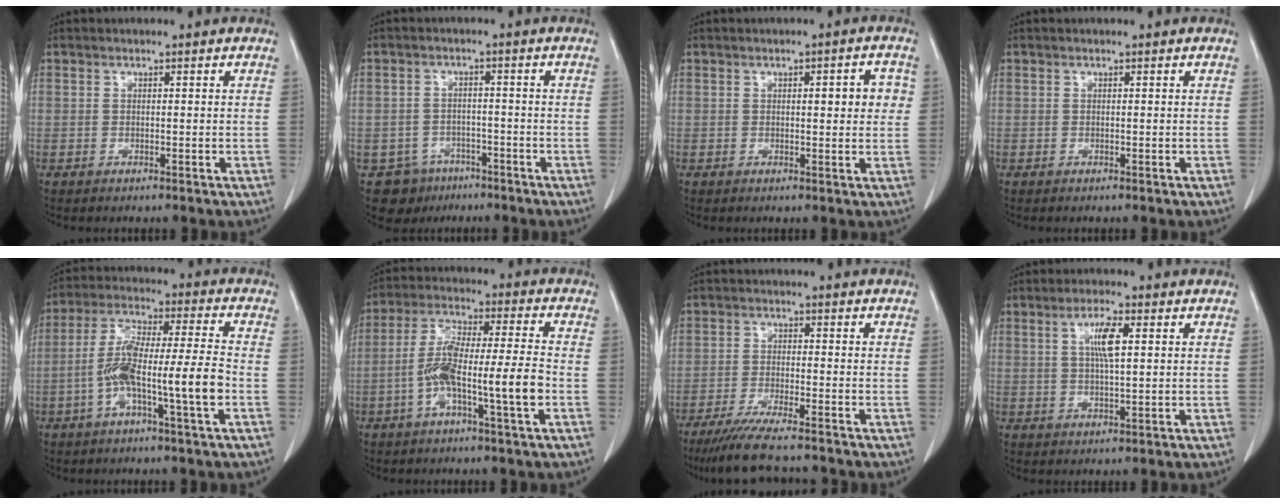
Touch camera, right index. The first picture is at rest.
{"total": 6.5, "force": [-4.0, 5.2, 0.2], "torque": [0.001, 0.011, -0.055]}
{"total": 4.1, "force": [0.8, 1.2, 3.9], "torque": [-0.047, 0.006, 0.008]}
{"total": 0.0}
{"total": 11.7, "force": [-3.4, 0.3, 11.1], "torque": [-0.216, 0.015, -0.064]}
{"total": 11.0, "force": [-3.2, 0.5, 10.5], "torque": [-0.204, 0.014, -0.061]}
{"total": 9.9, "force": [-8.6, 0.3, 4.9], "torque": [-0.076, -0.028, -0.139]}
{"total": 5.0, "force": [1.4, 0.7, 4.7], "torque": [-0.089, 0.001, 0.027]}